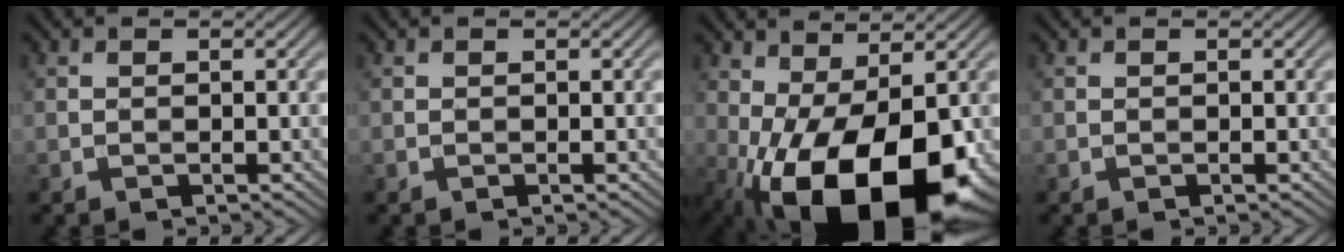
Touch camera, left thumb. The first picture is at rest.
{"total": 0.0}
{"total": 18.0, "force": [-5.7, 9.0, 14.5], "torque": [-0.258, -0.032, -0.070]}
{"total": 0.0}